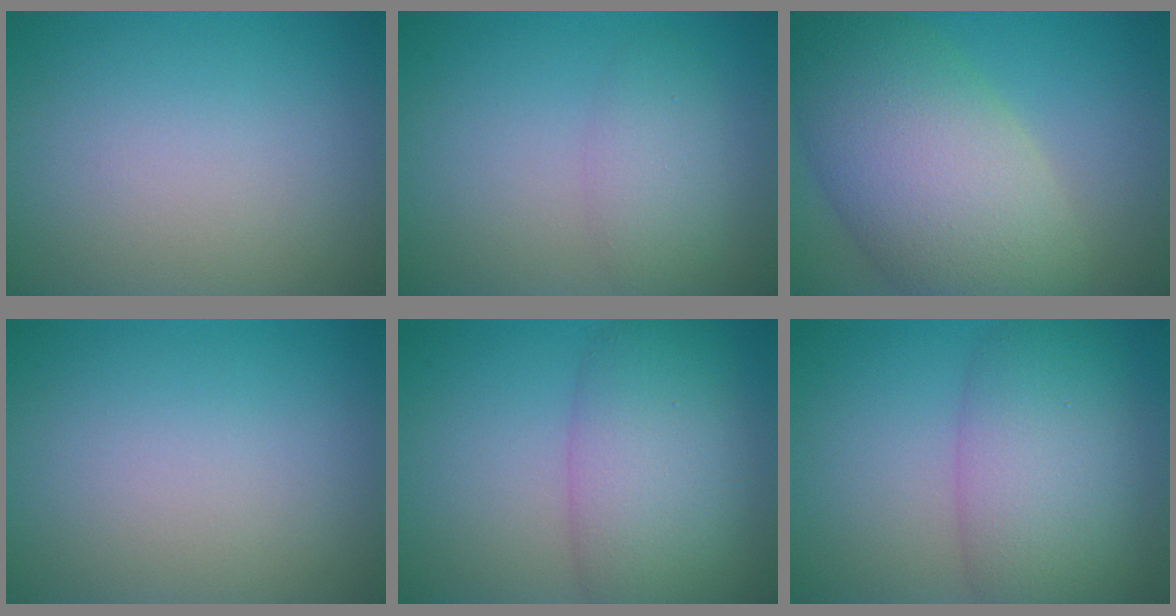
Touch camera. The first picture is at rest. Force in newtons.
{"total": 2.8, "press": 2.8, "slide": 0.1}
{"total": 11.5, "press": 11.5, "slide": 0.4}
{"total": 0.0}
{"total": 7.8, "press": 7.7, "slide": 0.5}
{"total": 7.7, "press": 7.7, "slide": 0.3}